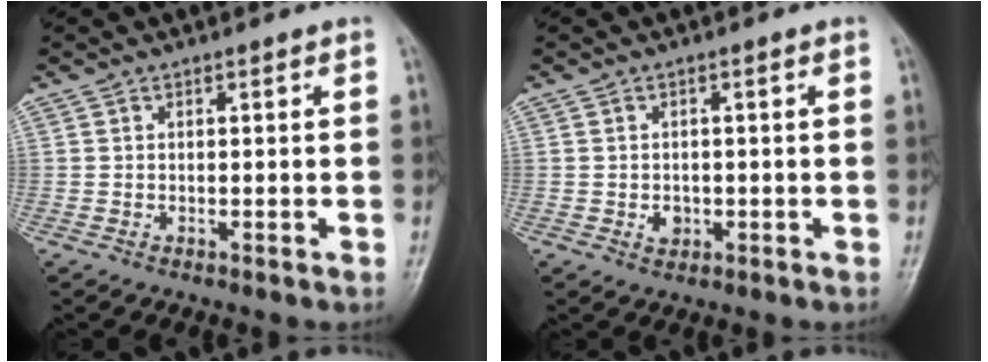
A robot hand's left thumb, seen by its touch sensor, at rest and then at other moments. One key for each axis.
{"total": 2.2, "fx": -0.5, "fy": 1.8, "fz": 1.2, "tx": -0.010, "ty": 0.002, "tz": -0.005}